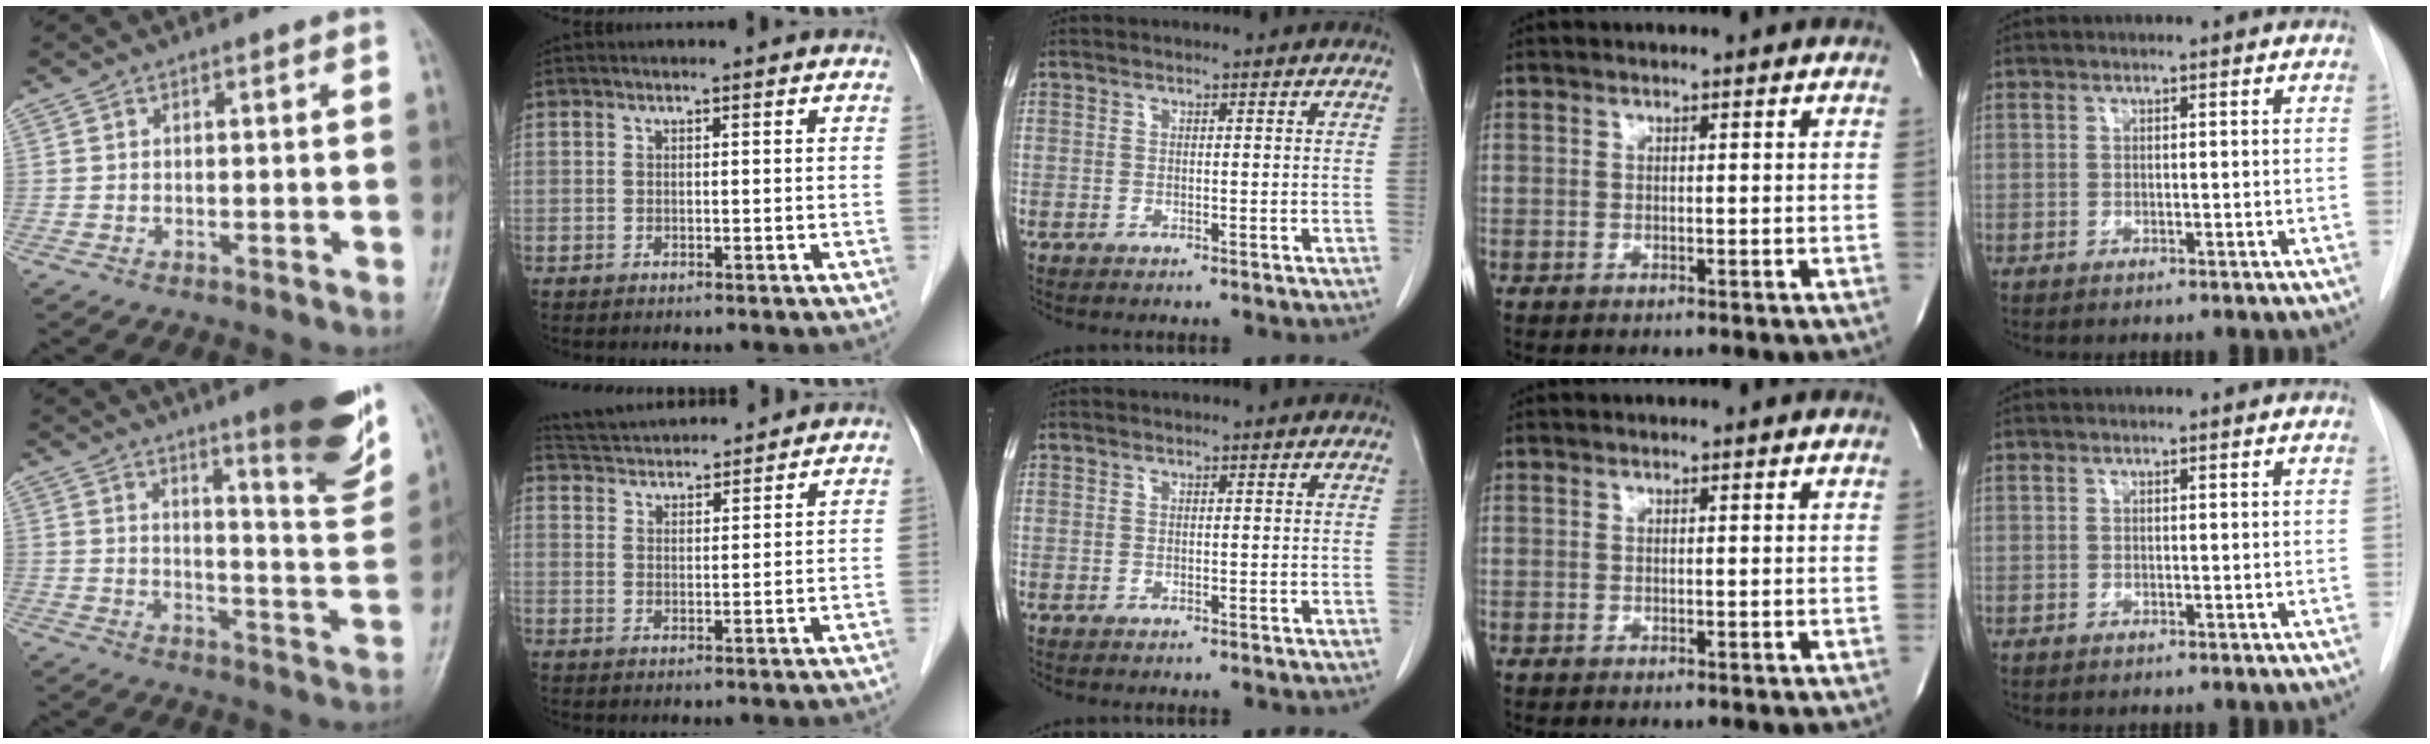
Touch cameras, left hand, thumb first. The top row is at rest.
{"thumb": {"total": 17.6, "force": [11.5, 2.6, 13.0], "torque": [-0.145, -0.075, 0.158]}, "index": {"total": 9.4, "force": [9.1, 0.9, 2.0], "torque": [-0.045, 0.031, 0.147]}}